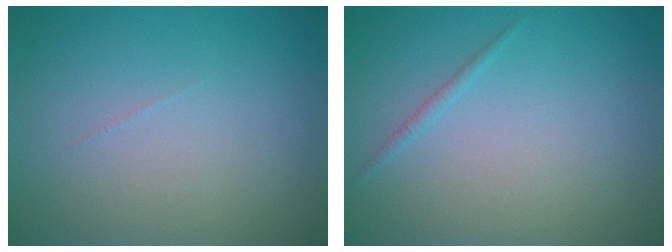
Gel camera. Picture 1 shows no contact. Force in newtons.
{"total": 0.7, "press": 0.7, "slide": 0.1}